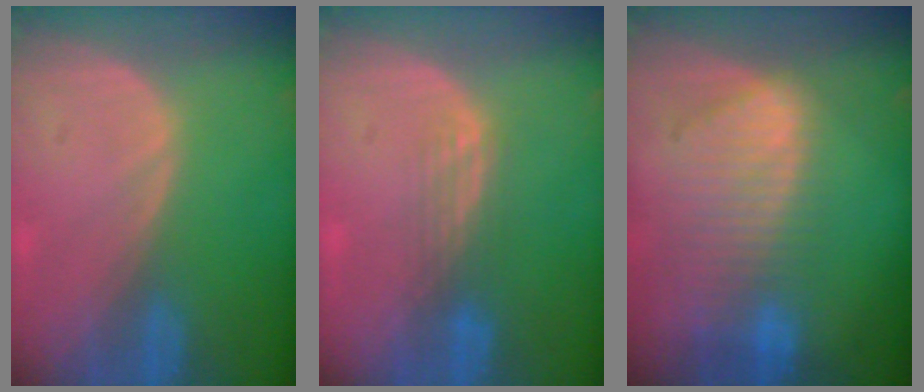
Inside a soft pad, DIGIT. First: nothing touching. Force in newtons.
{"total": 3.0, "press": 2.5, "slide": 1.6}
{"total": 9.5, "press": 8.2, "slide": 4.6}